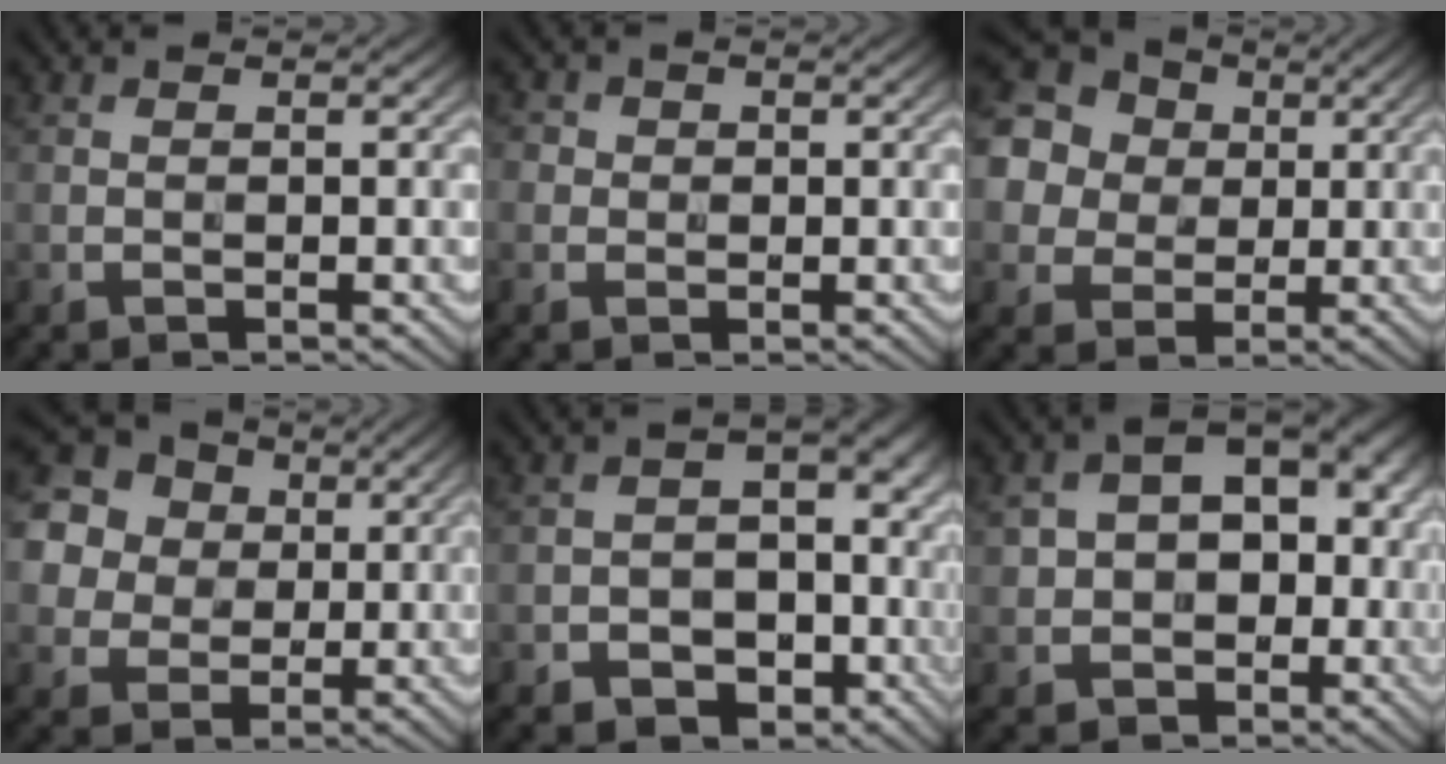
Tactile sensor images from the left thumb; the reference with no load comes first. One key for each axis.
{"total": 1.7, "fx": 0.2, "fy": 1.7, "fz": 0.5, "tx": -0.011, "ty": 0.001, "tz": -0.002}
{"total": 18.6, "fx": 5.7, "fy": 16.1, "fz": 7.3, "tx": -0.248, "ty": 0.030, "tz": 0.087}
{"total": 20.1, "fx": 7.5, "fy": 17.0, "fz": 7.8, "tx": -0.262, "ty": 0.033, "tz": 0.121}
{"total": 8.6, "fx": -3.6, "fy": 6.5, "fz": 4.3, "tx": -0.056, "ty": -0.007, "tz": -0.058}
{"total": 10.6, "fx": -0.5, "fy": 8.2, "fz": 6.8, "tx": -0.098, "ty": -0.006, "tz": -0.004}